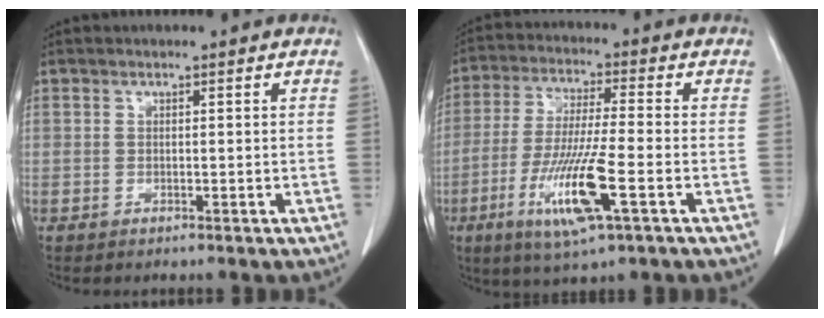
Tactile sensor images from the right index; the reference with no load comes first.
{"total": 12.5, "force": [-4.6, 0.7, 11.6], "torque": [-0.235, -0.024, -0.084]}